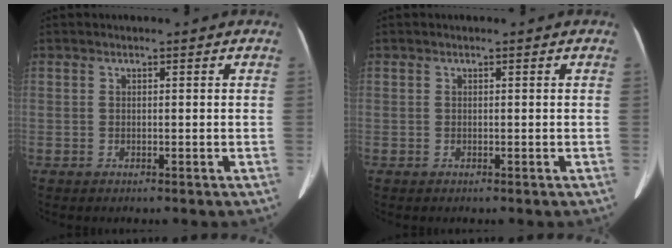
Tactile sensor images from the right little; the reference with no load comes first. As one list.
[{"total": 0.0}]